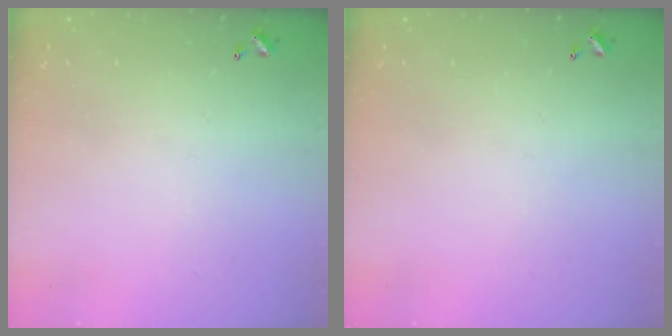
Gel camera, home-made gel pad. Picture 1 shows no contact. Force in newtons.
{"total": 0.0}